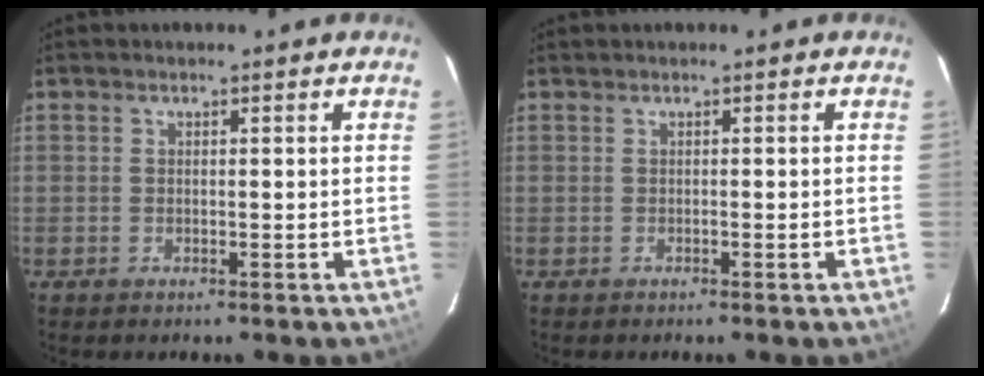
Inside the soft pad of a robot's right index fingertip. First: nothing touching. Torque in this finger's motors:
{"motor_torque": [-0.07, 0.01, 0.01, 0.00]}